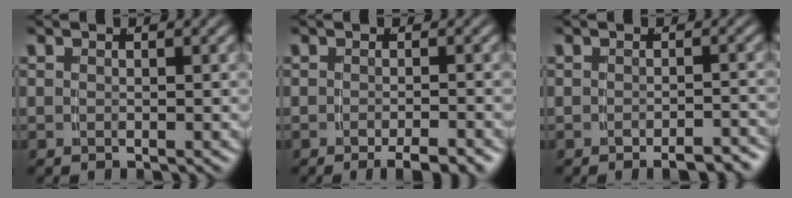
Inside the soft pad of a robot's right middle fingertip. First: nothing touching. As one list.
[{"total": 3.0, "force": [-2.4, 0.1, 1.8], "torque": [-0.025, -0.001, -0.036]}, {"total": 2.8, "force": [-2.6, 0.1, 1.1], "torque": [-0.014, 0.000, -0.038]}]